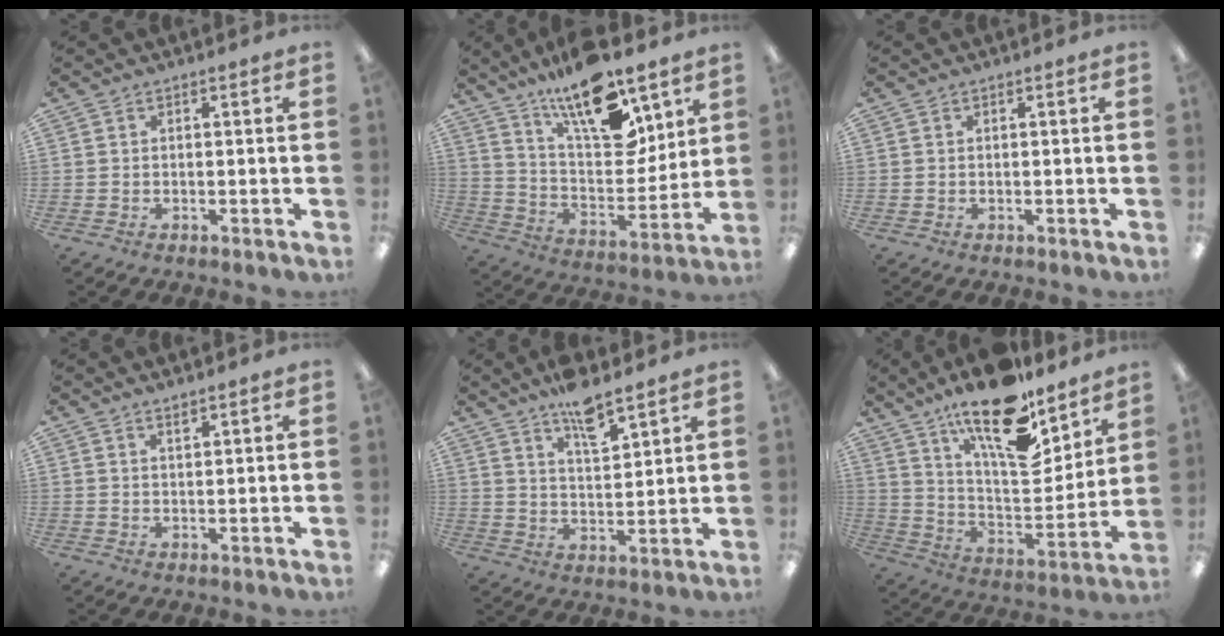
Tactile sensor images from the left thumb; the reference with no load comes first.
{"total": 20.1, "force": [13.9, 7.9, 12.2], "torque": [-0.203, -0.083, 0.239]}
{"total": 0.0}
{"total": 1.7, "force": [1.5, 0.2, 0.7], "torque": [-0.017, -0.001, 0.028]}
{"total": 8.7, "force": [7.1, 2.4, 4.5], "torque": [-0.076, -0.042, 0.123]}
{"total": 20.4, "force": [14.5, 7.3, 12.4], "torque": [-0.207, -0.098, 0.249]}